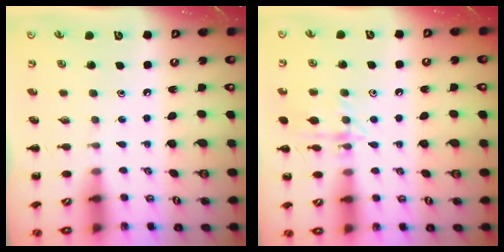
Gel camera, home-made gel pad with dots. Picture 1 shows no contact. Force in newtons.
{"total": 11.2, "press": 11.2, "slide": 0.6}